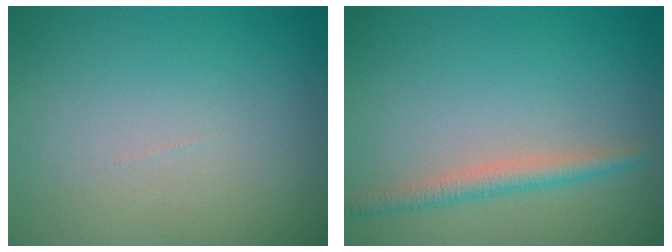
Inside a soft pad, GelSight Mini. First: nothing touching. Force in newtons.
{"total": 2.3, "press": 2.3, "slide": 0.1}